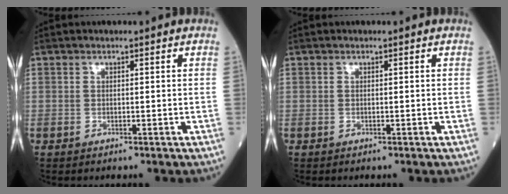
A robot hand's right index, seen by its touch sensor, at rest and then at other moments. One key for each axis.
{"total": 0.0}